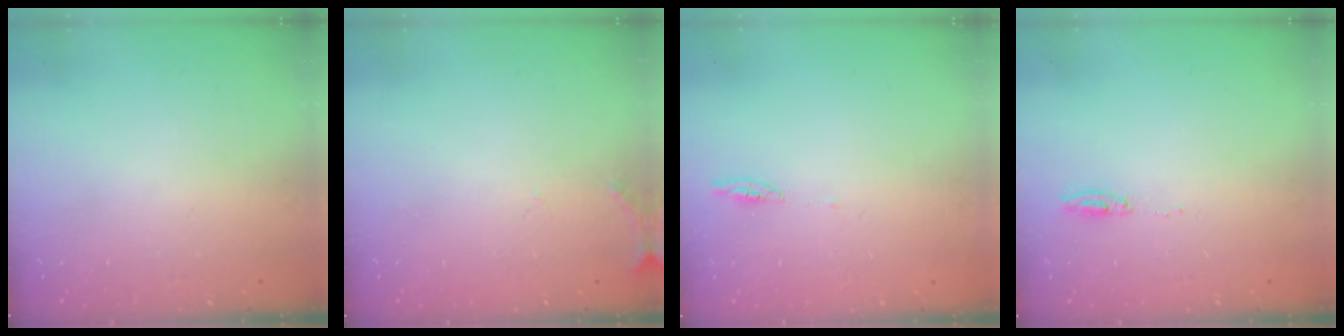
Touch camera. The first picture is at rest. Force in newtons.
{"total": 5.6, "press": 5.4, "slide": 1.3}
{"total": 3.8, "press": 3.7, "slide": 0.4}
{"total": 4.6, "press": 4.4, "slide": 1.3}